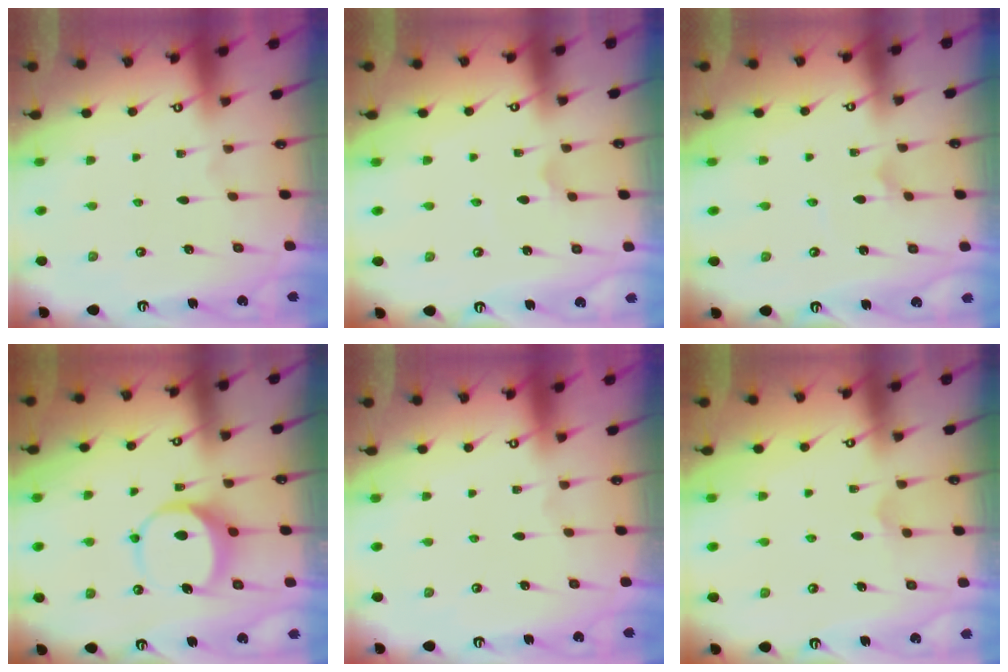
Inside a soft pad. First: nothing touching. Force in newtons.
{"total": 2.1, "press": 2.1, "slide": 0.6}
{"total": 2.1, "press": 2.1, "slide": 0.1}
{"total": 7.7, "press": 7.7, "slide": 0.9}
{"total": 0.0}
{"total": 5.8, "press": 5.8, "slide": 0.2}